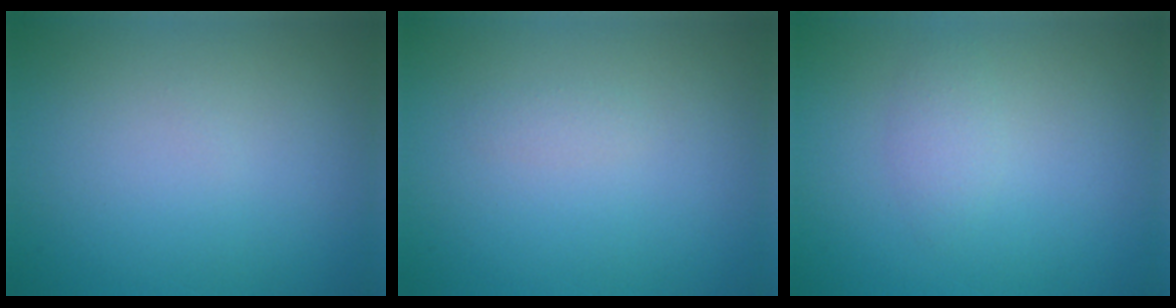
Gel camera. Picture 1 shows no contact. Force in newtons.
{"total": 0.6, "press": 0.6, "slide": 0.1}
{"total": 1.4, "press": 1.4, "slide": 0.0}